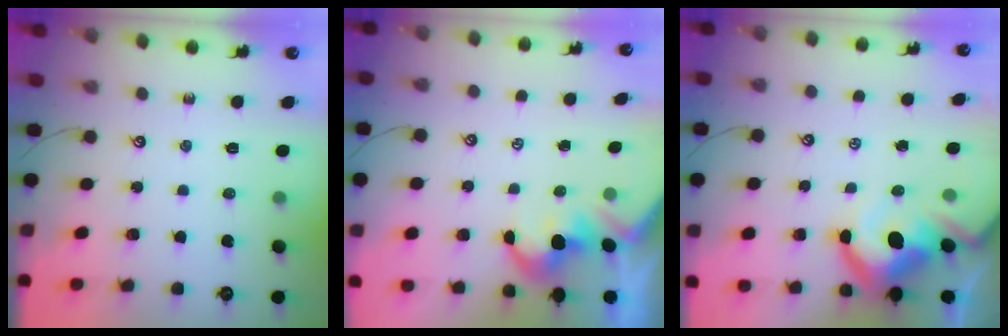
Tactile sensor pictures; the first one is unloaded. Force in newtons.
{"total": 0.9, "press": 0.6, "slide": 0.7}
{"total": 12.5, "press": 12.4, "slide": 2.0}